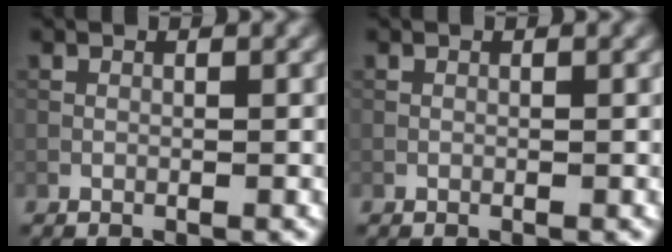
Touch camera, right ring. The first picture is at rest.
{"total": 0.0}